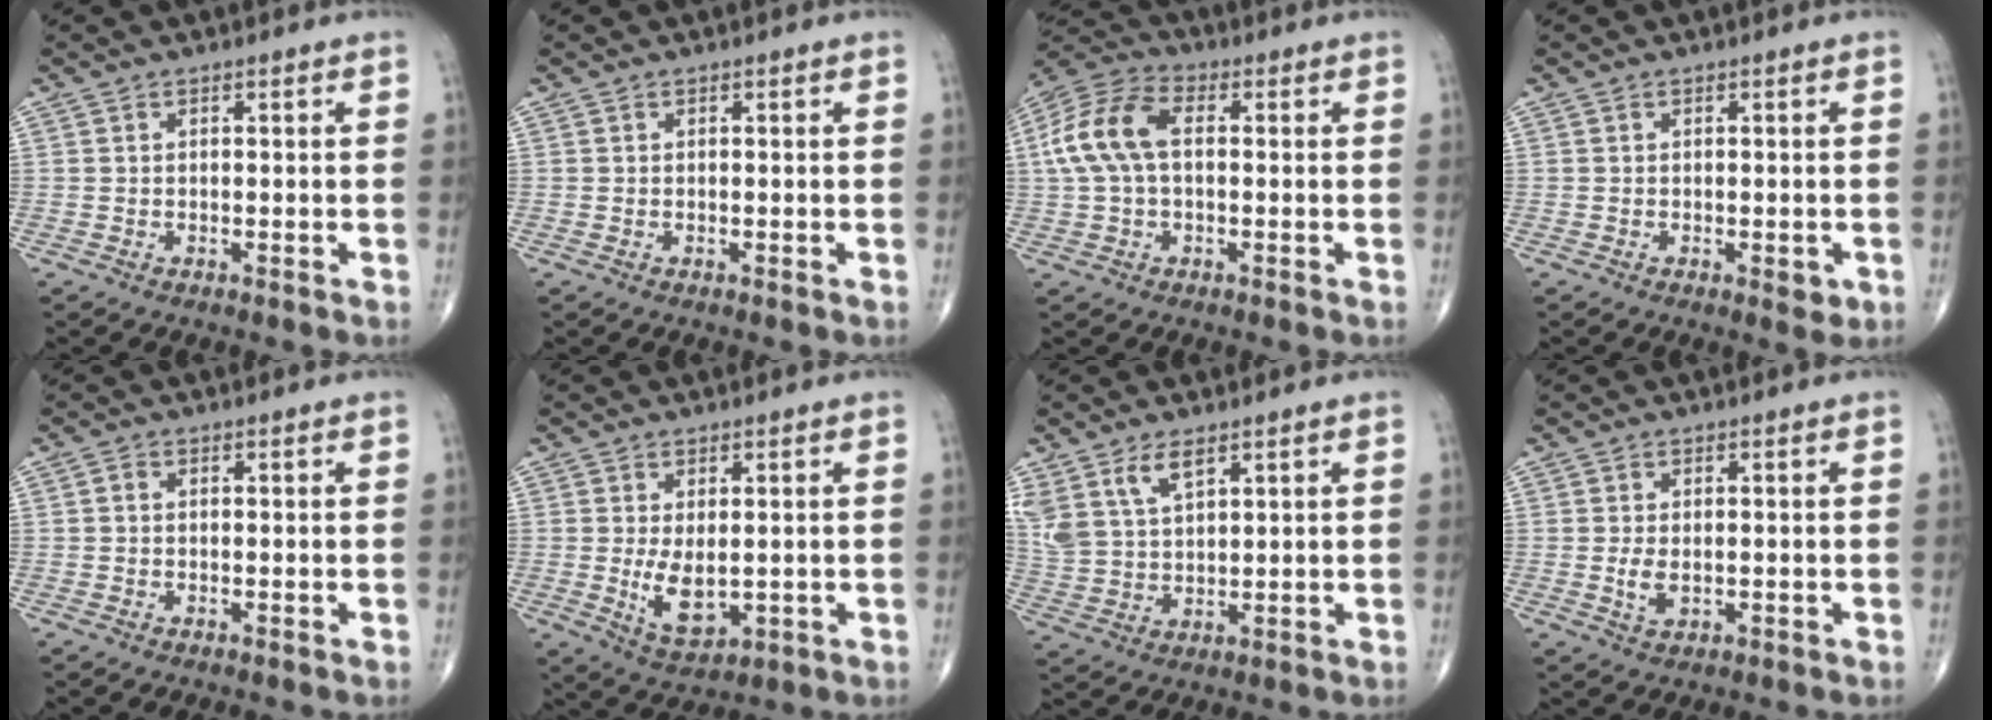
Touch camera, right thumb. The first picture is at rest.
{"total": 0.0}
{"total": 11.9, "force": [1.1, 7.1, 9.5], "torque": [-0.207, 0.033, 0.014]}
{"total": 2.2, "force": [-0.6, 1.1, 1.8], "torque": [-0.014, -0.002, -0.007]}
{"total": 0.7, "force": [-0.1, 0.6, 0.4], "torque": [-0.006, 0.001, -0.005]}
{"total": 6.5, "force": [-0.2, 3.4, 5.5], "torque": [-0.089, -0.019, 0.011]}
{"total": 8.3, "force": [5.0, 4.0, 5.3], "torque": [-0.107, -0.013, 0.110]}
{"total": 2.9, "force": [-0.2, 1.7, 2.4], "torque": [-0.049, -0.007, -0.001]}